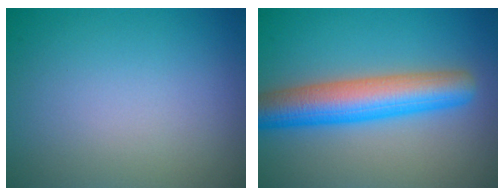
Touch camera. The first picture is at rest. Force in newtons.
{"total": 7.0, "press": 7.0, "slide": 0.2}